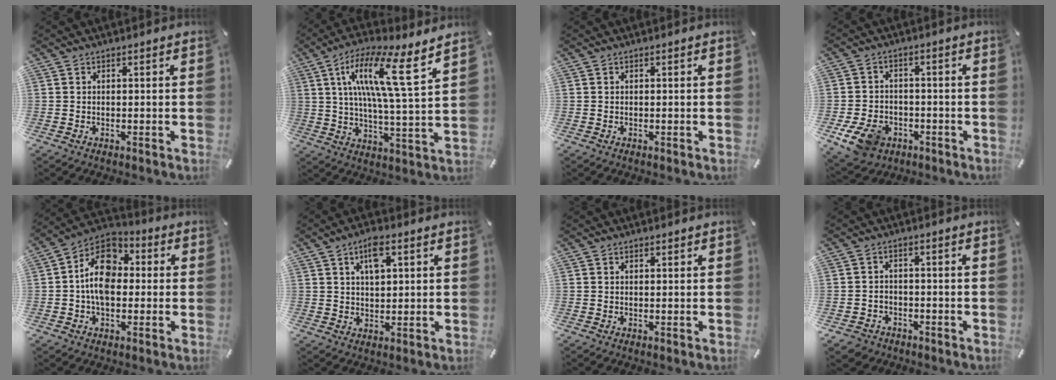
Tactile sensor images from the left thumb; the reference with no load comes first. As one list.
[{"total": 16.5, "force": [7.7, 3.4, 14.2], "torque": [-0.261, -0.024, 0.116]}, {"total": 0.0}, {"total": 8.9, "force": [-4.0, 6.7, 4.3], "torque": [-0.095, 0.021, -0.072]}, {"total": 12.9, "force": [-0.1, 9.1, 9.1], "torque": [-0.171, 0.012, -0.004]}, {"total": 6.3, "force": [2.9, 3.4, 4.4], "torque": [-0.062, -0.004, 0.046]}, {"total": 0.7, "force": [0.5, 0.4, 0.2], "torque": [-0.003, 0.000, 0.010]}, {"total": 3.8, "force": [-2.2, 3.1, 0.7], "torque": [-0.016, 0.011, -0.044]}]